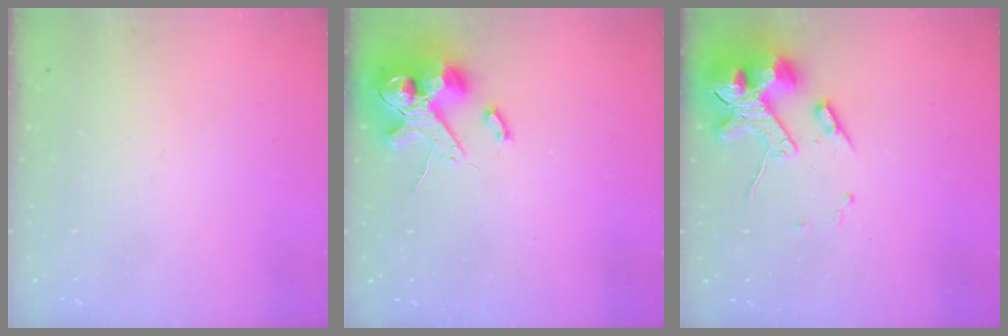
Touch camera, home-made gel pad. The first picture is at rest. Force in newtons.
{"total": 12.3, "press": 12.2, "slide": 1.7}
{"total": 14.6, "press": 14.4, "slide": 2.3}